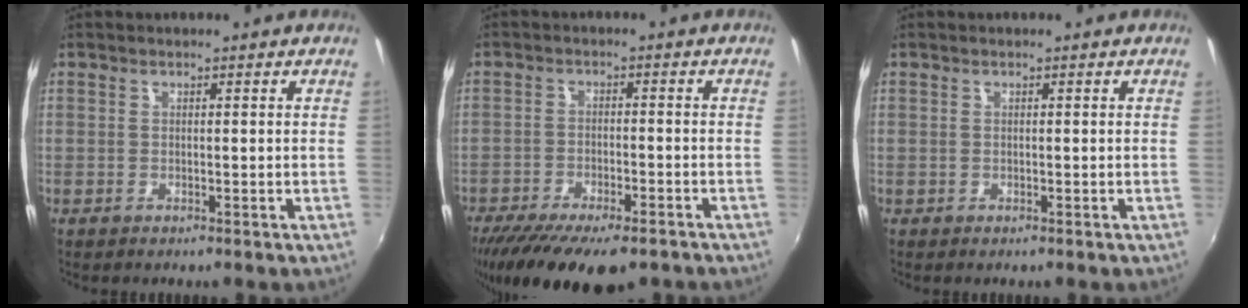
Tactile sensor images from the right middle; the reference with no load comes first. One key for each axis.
{"total": 16.6, "fx": -12.7, "fy": 5.0, "fz": 9.5, "tx": -0.195, "ty": -0.056, "tz": -0.194}
{"total": 0.0}